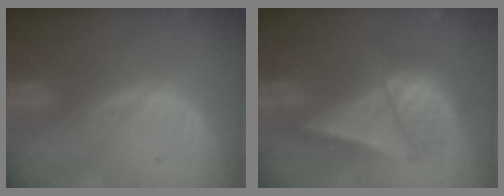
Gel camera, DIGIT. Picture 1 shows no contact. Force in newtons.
{"total": 6.6, "press": 6.6, "slide": 0.5}